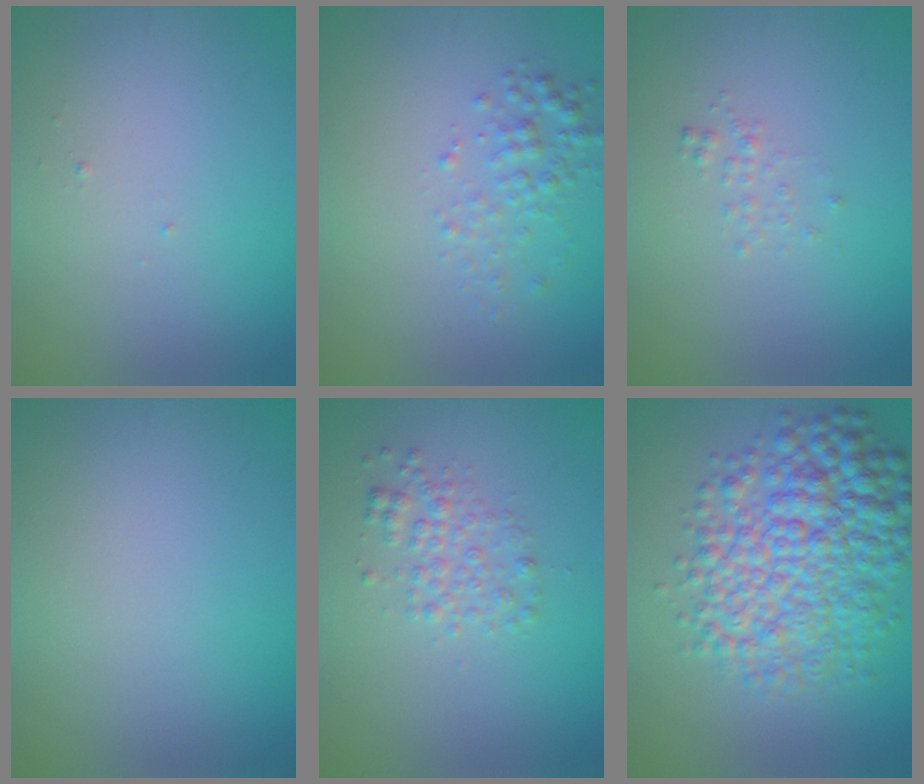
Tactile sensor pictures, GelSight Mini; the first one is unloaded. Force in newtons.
{"total": 2.0, "press": 2.0, "slide": 0.1}
{"total": 0.9, "press": 0.9, "slide": 0.1}
{"total": 0.0}
{"total": 2.2, "press": 2.2, "slide": 0.0}
{"total": 9.2, "press": 9.2, "slide": 0.1}